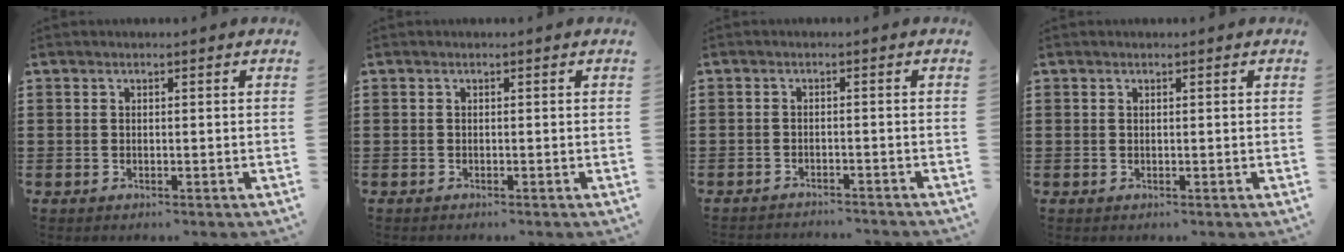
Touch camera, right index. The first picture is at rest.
{"total": 0.0}
{"total": 1.7, "force": [-1.7, 0.0, 0.0], "torque": [-0.006, 0.001, -0.037]}
{"total": 0.0}